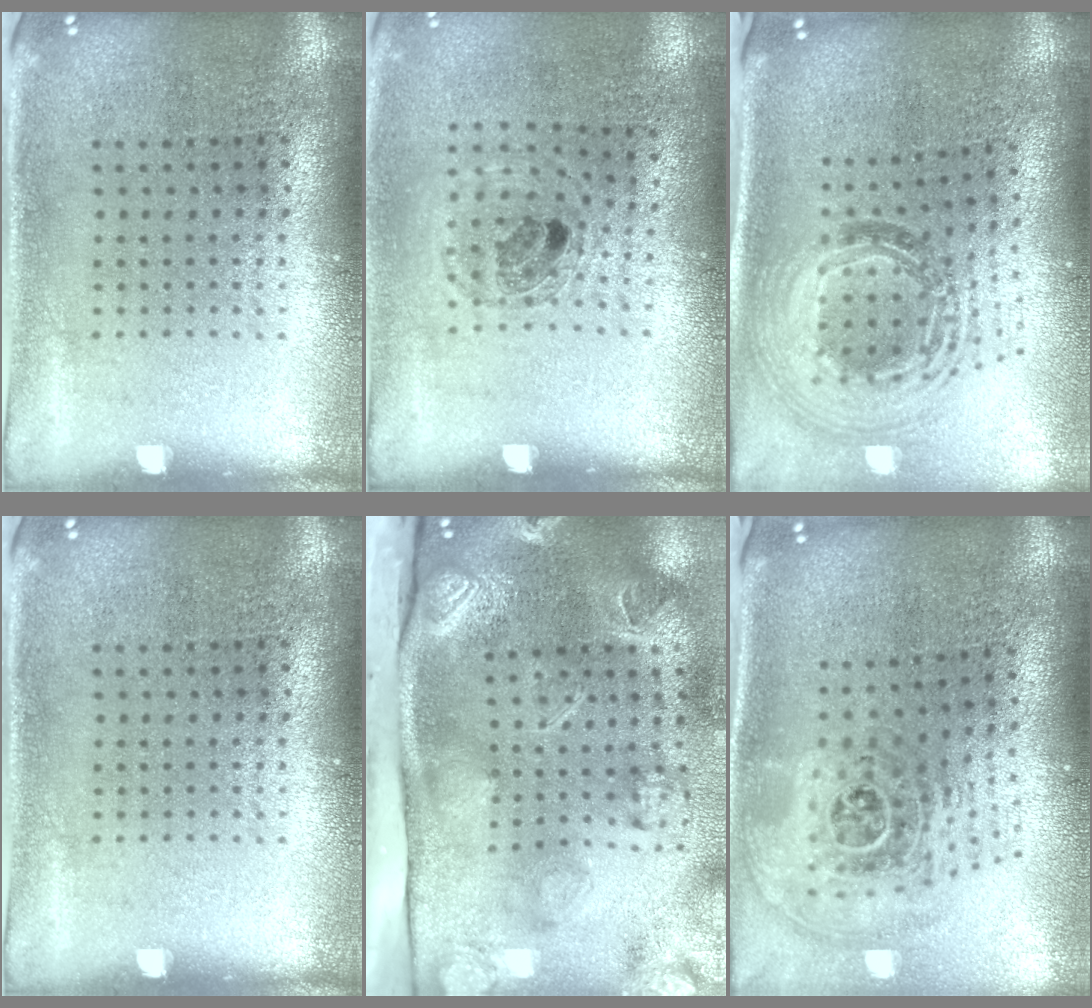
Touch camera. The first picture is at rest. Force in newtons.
{"total": 0.8, "press": 0.8, "slide": 0.2}
{"total": 1.9, "press": 1.6, "slide": 1.0}
{"total": 0.0}
{"total": 4.5, "press": 3.3, "slide": 3.0}
{"total": 2.3, "press": 1.6, "slide": 1.6}